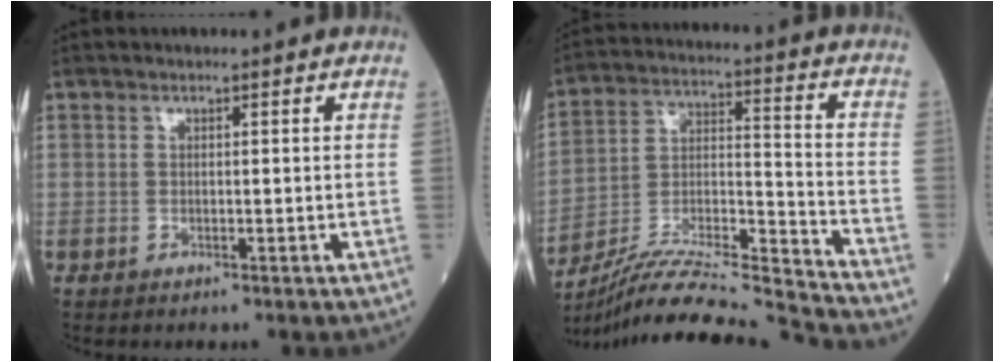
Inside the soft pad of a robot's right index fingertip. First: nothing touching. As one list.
[{"total": 20.9, "force": [-19.9, -1.9, 6.3], "torque": [-0.129, -0.006, -0.336]}]